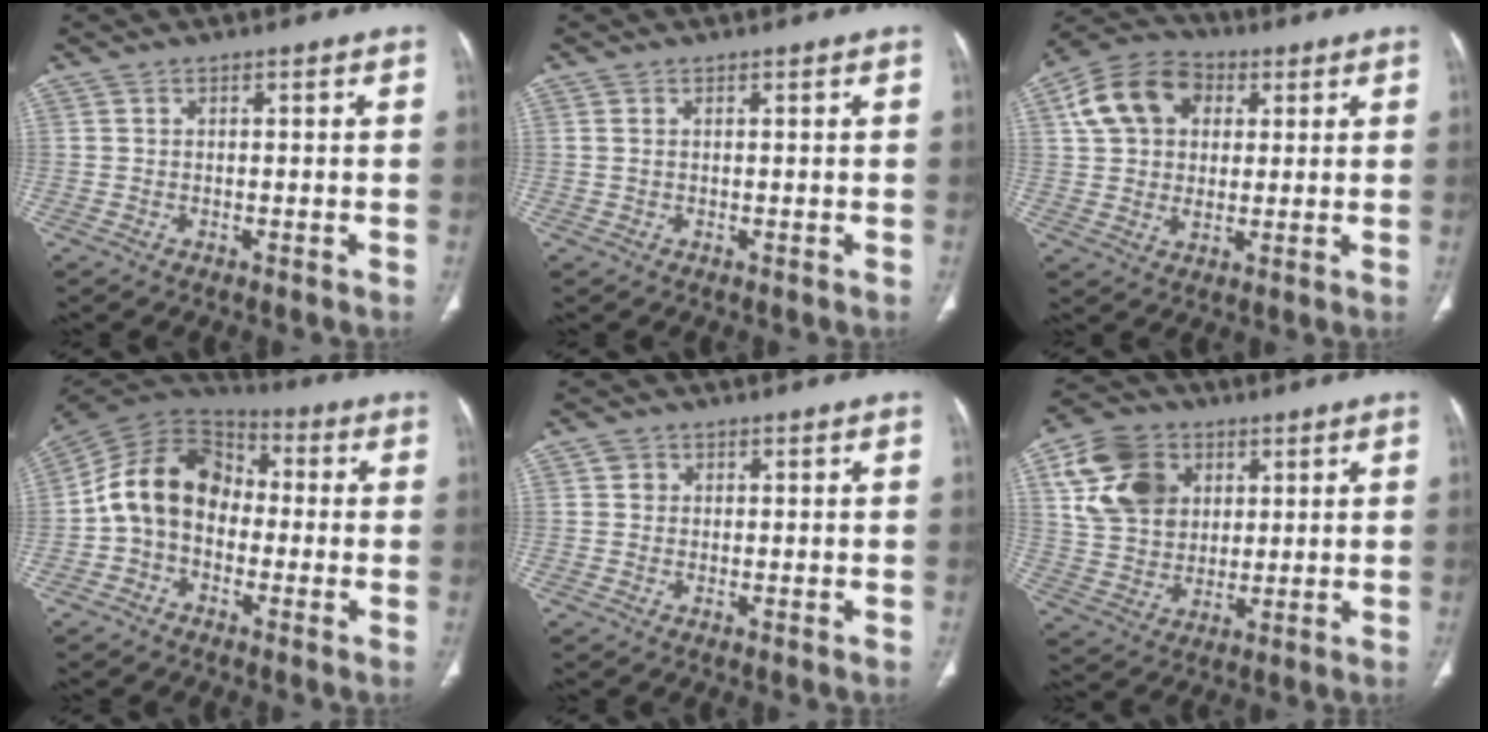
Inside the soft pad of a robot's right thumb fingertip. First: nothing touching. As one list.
[{"total": 0.7, "force": [0.2, 0.4, 0.6], "torque": [-0.017, 0.007, 0.009]}, {"total": 13.2, "force": [4.1, 9.7, 8.0], "torque": [-0.129, 0.009, 0.063]}, {"total": 13.6, "force": [-1.3, 10.3, 8.8], "torque": [-0.142, 0.046, -0.039]}, {"total": 1.4, "force": [0.4, 1.3, 0.3], "torque": [0.004, 0.001, 0.005]}, {"total": 14.8, "force": [5.2, 11.4, 7.8], "torque": [-0.125, -0.003, 0.096]}]